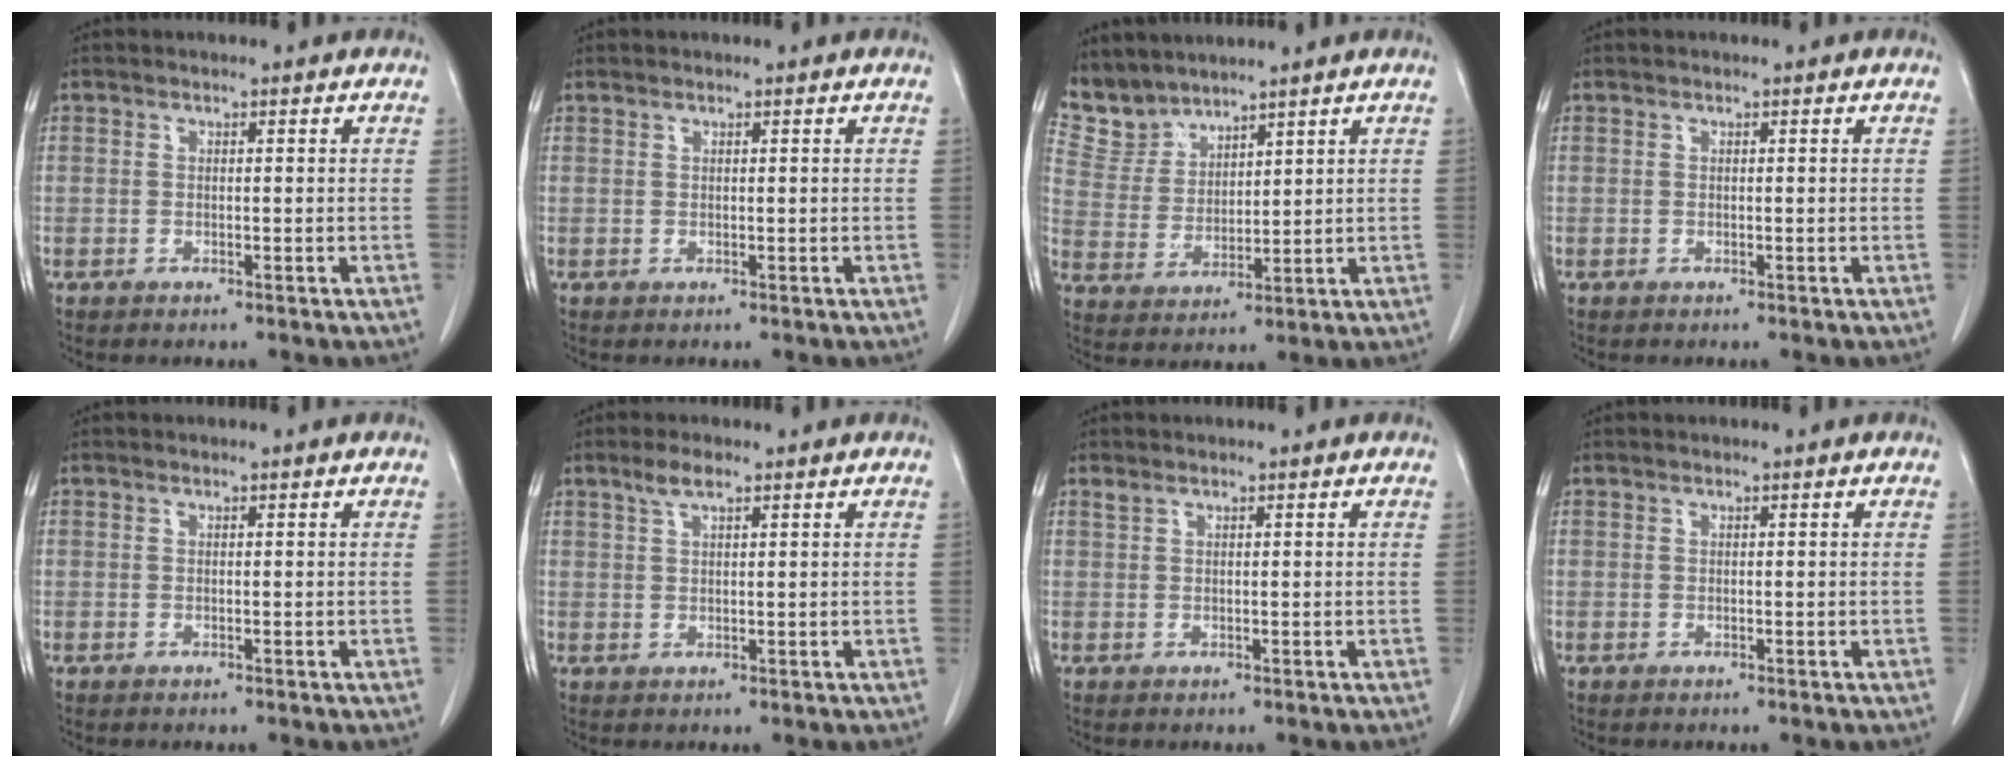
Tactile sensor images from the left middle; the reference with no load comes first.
{"total": 0.0}
{"total": 5.9, "force": [5.6, 1.5, -0.3], "torque": [-0.007, 0.009, 0.133]}
{"total": 0.0}
{"total": 0.0}
{"total": 2.6, "force": [1.8, 0.6, 1.8], "torque": [-0.041, 0.007, 0.037]}
{"total": 0.6, "force": [0.5, 0.1, 0.2], "torque": [-0.012, 0.007, 0.015]}
{"total": 0.0}